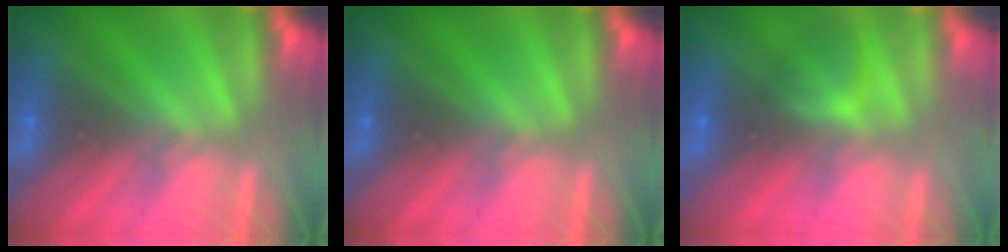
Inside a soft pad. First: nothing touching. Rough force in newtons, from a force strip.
{"total": 0.0}
{"total": 2.1}